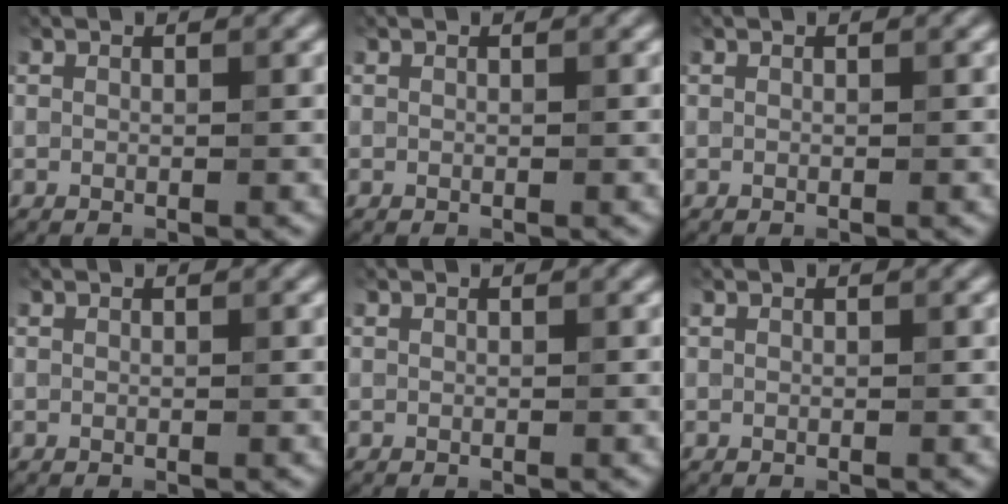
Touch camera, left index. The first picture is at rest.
{"total": 0.0}
{"total": 0.0}
{"total": 0.0}
{"total": 0.0}
{"total": 0.0}